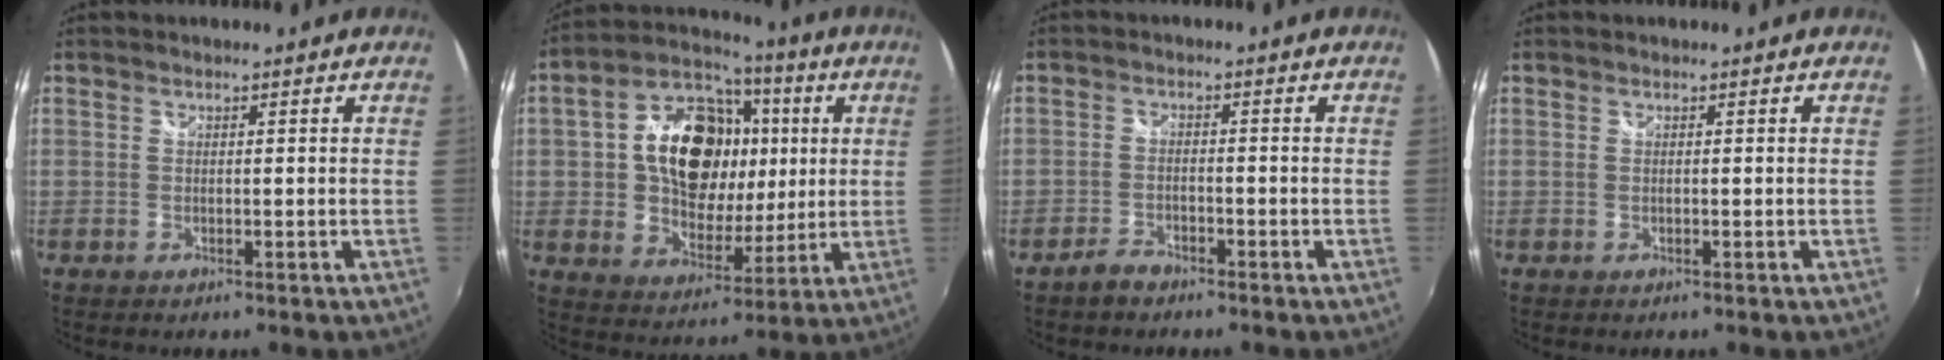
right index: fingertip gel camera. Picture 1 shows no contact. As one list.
[{"total": 21.8, "force": [4.0, 15.5, 14.8], "torque": [-0.318, 0.050, 0.072]}, {"total": 3.2, "force": [-2.6, 1.3, 1.1], "torque": [-0.033, 0.005, -0.047]}, {"total": 0.0}]